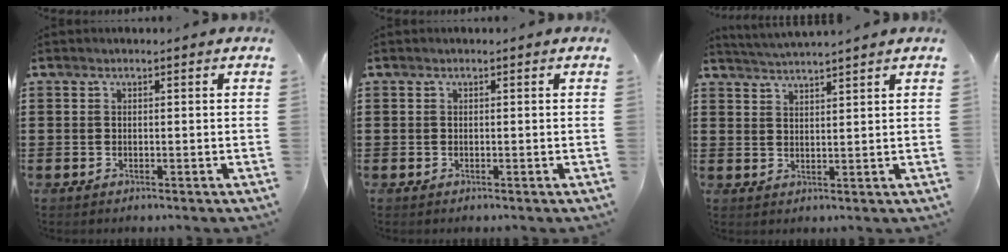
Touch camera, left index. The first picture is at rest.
{"total": 0.0}
{"total": 2.7, "force": [2.6, -0.8, 0.0], "torque": [-0.008, -0.011, 0.047]}